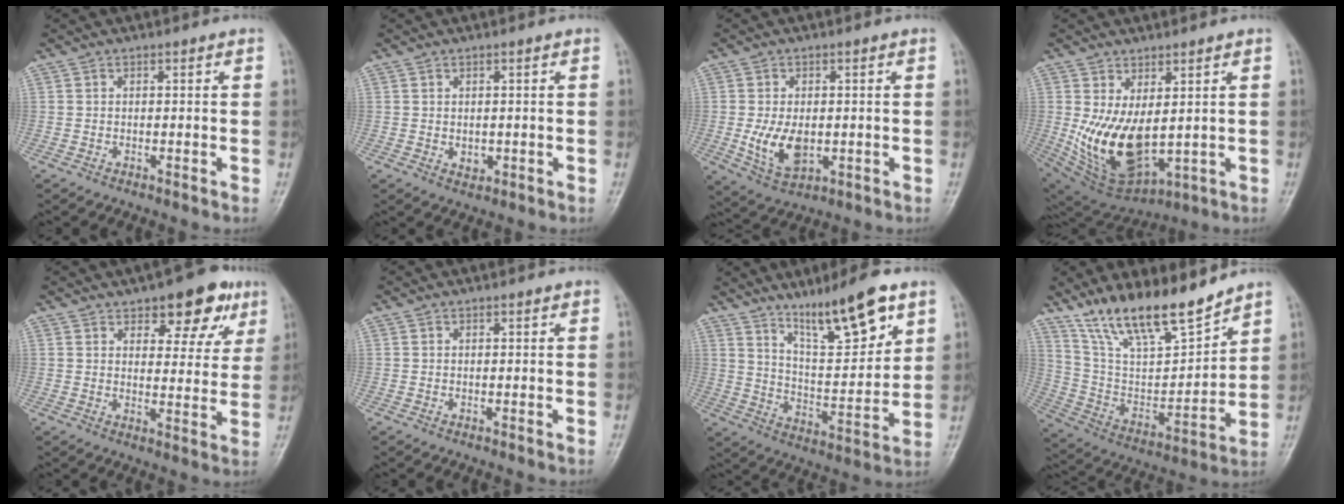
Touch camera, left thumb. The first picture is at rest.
{"total": 1.8, "force": [0.0, 1.4, 1.2], "torque": [-0.013, -0.002, 0.005]}
{"total": 7.9, "force": [-0.9, 4.8, 6.1], "torque": [-0.105, -0.012, -0.005]}
{"total": 13.5, "force": [1.0, 7.2, 11.4], "torque": [-0.196, -0.028, 0.047]}
{"total": 10.9, "force": [6.4, 5.2, 7.1], "torque": [-0.049, -0.026, 0.082]}
{"total": 0.0}
{"total": 14.6, "force": [9.6, 3.3, 10.4], "torque": [-0.149, -0.061, 0.171]}
{"total": 17.1, "force": [13.9, 4.3, 9.0], "torque": [-0.133, -0.071, 0.264]}